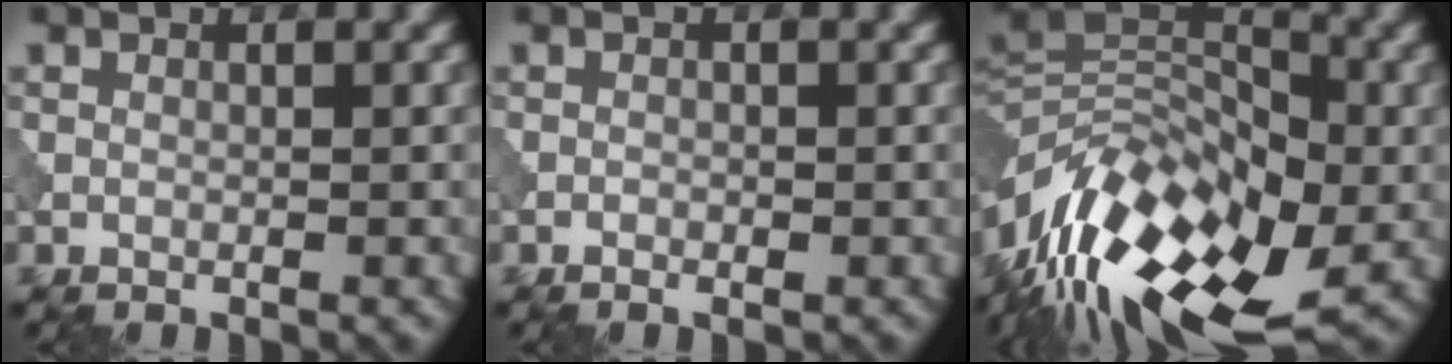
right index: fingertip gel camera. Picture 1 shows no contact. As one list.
[{"total": 0.6, "force": [-0.3, 0.3, 0.4], "torque": [-0.004, -0.001, -0.006]}, {"total": 14.9, "force": [-5.7, 7.8, 11.4], "torque": [-0.219, 0.010, -0.110]}]